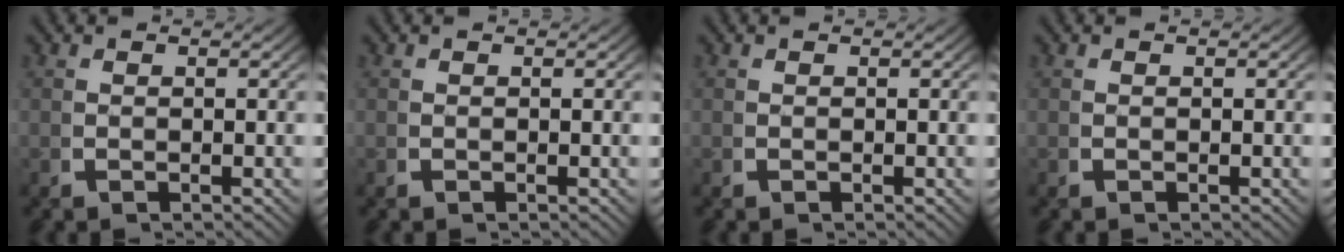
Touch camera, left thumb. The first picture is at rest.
{"total": 0.0}
{"total": 0.0}
{"total": 0.0}